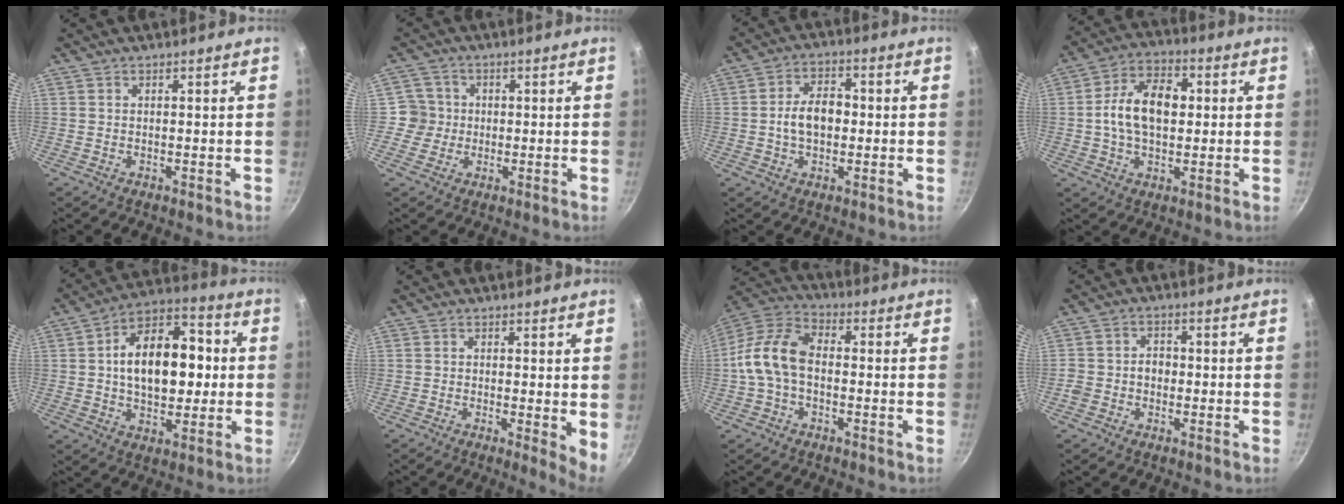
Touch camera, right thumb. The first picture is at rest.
{"total": 4.5, "force": [-0.3, 4.5, 0.0], "torque": [0.031, 0.012, -0.015]}
{"total": 7.8, "force": [-0.4, 5.0, 5.9], "torque": [-0.093, 0.019, -0.010]}
{"total": 12.6, "force": [0.8, 7.8, 9.8], "torque": [-0.164, 0.020, 0.009]}
{"total": 17.7, "force": [1.2, 10.7, 14.1], "torque": [-0.190, 0.027, 0.015]}
{"total": 3.9, "force": [0.3, 1.0, 3.8], "torque": [-0.053, -0.011, 0.001]}
{"total": 12.0, "force": [-0.9, 7.6, 9.3], "torque": [-0.186, 0.036, -0.027]}
{"total": 4.2, "force": [-0.8, 3.4, 2.3], "torque": [-0.028, 0.021, -0.015]}